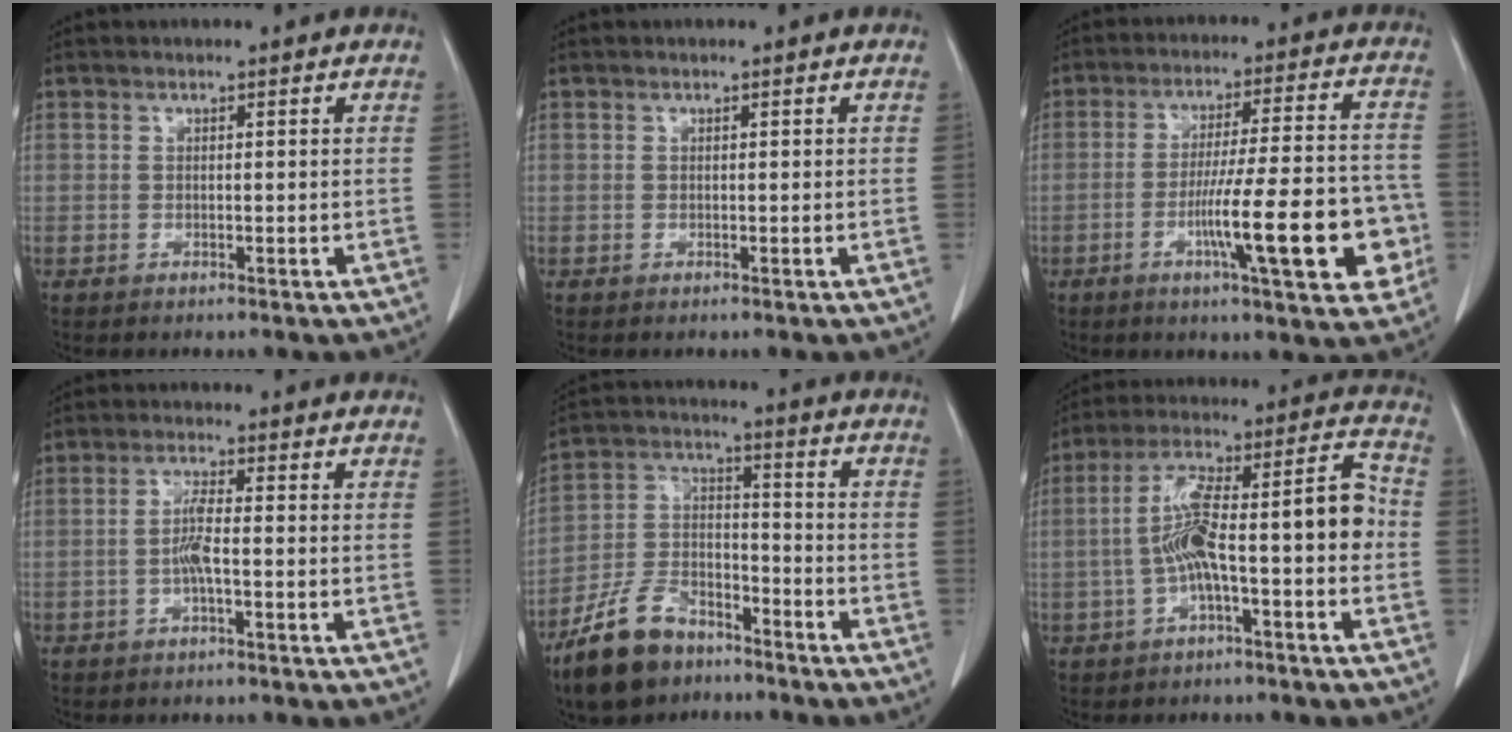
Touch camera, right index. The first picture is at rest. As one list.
[{"total": 0.0}, {"total": 15.9, "force": [-4.9, 2.1, 14.9], "torque": [-0.214, 0.013, -0.067]}, {"total": 3.3, "force": [-0.8, 0.3, 3.2], "torque": [-0.065, 0.006, -0.016]}, {"total": 12.0, "force": [-8.9, 5.8, 5.6], "torque": [-0.130, 0.004, -0.169]}, {"total": 13.6, "force": [-2.3, 2.5, 13.2], "torque": [-0.221, 0.052, -0.034]}]